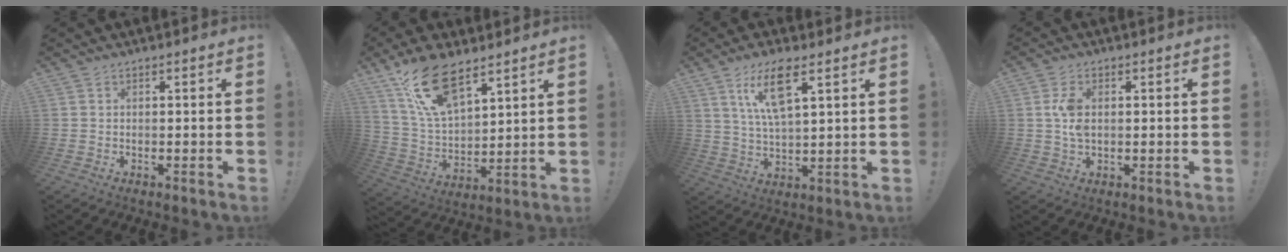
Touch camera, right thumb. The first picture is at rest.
{"total": 17.1, "force": [11.4, 7.1, 10.5], "torque": [-0.194, -0.064, 0.208]}
{"total": 11.5, "force": [5.9, 3.8, 9.1], "torque": [-0.175, -0.003, 0.106]}
{"total": 5.4, "force": [0.6, 2.8, 4.5], "torque": [-0.068, -0.004, 0.007]}